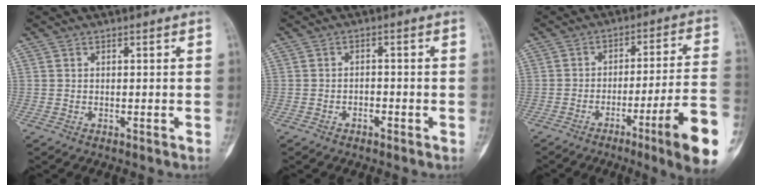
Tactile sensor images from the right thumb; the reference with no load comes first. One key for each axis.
{"total": 1.5, "fx": -0.9, "fy": 1.0, "fz": 0.7, "tx": -0.009, "ty": 0.008, "tz": -0.018}
{"total": 16.5, "fx": -7.4, "fy": 0.2, "fz": 14.8, "tx": -0.180, "ty": 0.027, "tz": -0.109}